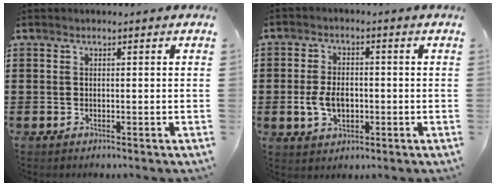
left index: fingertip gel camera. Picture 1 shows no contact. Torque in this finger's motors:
{"motor_torque": [0.45, 0.20, 0.30, 0.13]}